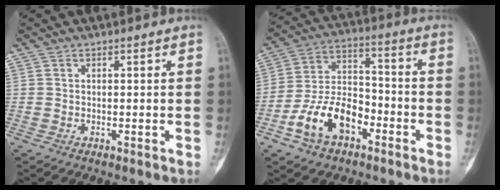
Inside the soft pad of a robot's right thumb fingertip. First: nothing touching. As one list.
[{"total": 13.6, "force": [-6.3, 8.2, 8.9], "torque": [-0.146, 0.052, -0.118]}]